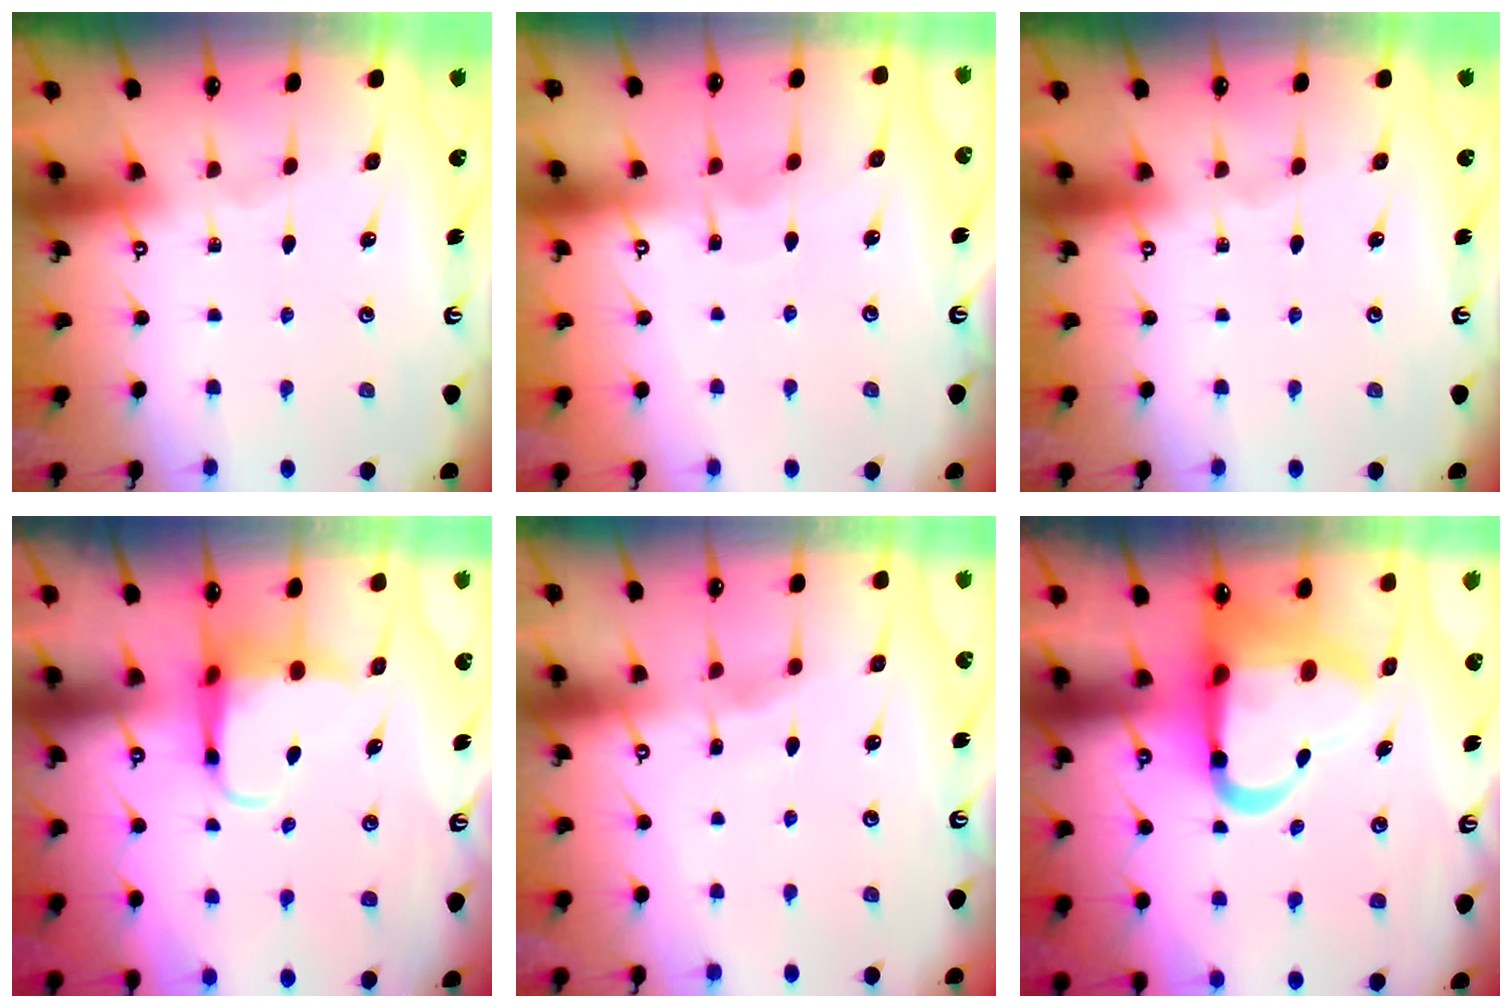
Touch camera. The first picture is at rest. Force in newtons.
{"total": 3.3, "press": 3.3, "slide": 0.3}
{"total": 0.0}
{"total": 5.8, "press": 5.7, "slide": 1.1}
{"total": 2.6, "press": 2.5, "slide": 0.4}
{"total": 14.3, "press": 14.0, "slide": 3.0}